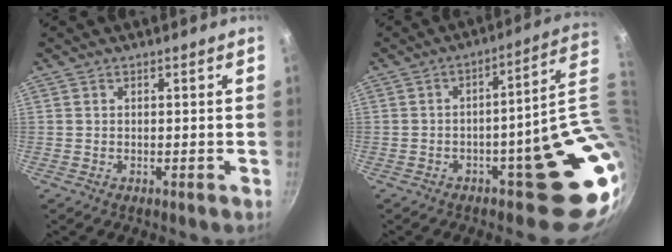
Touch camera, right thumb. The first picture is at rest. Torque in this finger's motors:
{"motor_torque": [3.14, 1.87, 2.03, -0.74, 0.27]}